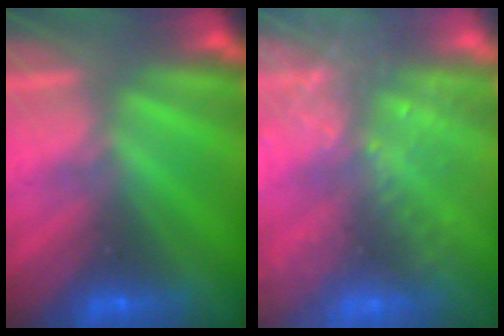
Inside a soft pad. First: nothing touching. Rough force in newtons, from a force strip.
{"total": 6.8}